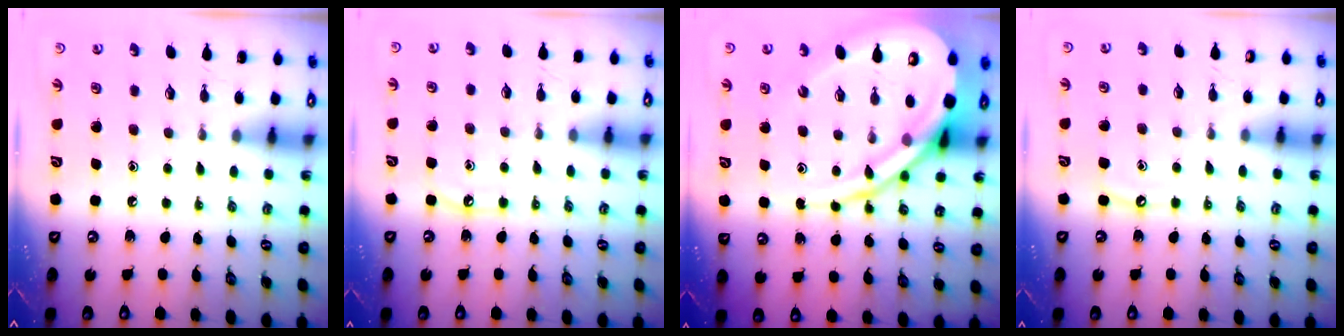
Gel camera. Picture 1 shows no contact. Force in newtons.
{"total": 5.4, "press": 5.3, "slide": 0.6}
{"total": 16.7, "press": 16.6, "slide": 1.8}
{"total": 4.4, "press": 4.4, "slide": 0.5}